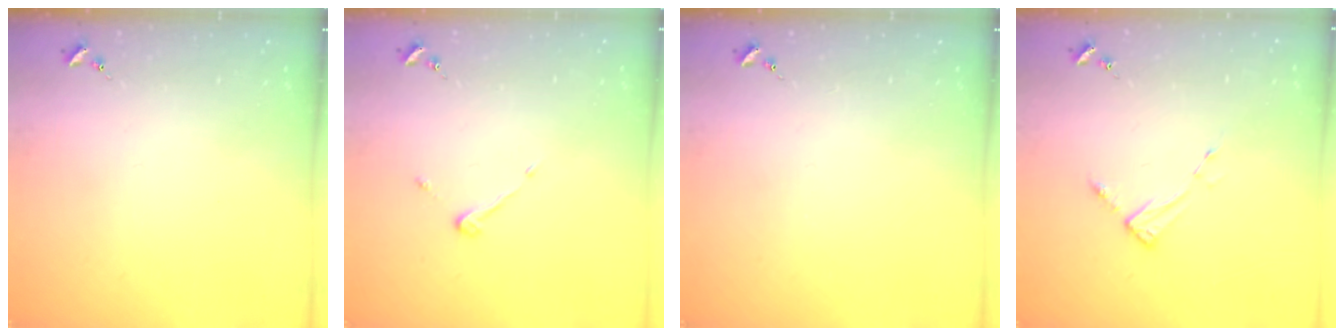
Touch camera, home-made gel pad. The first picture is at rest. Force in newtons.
{"total": 3.6, "press": 3.6, "slide": 0.2}
{"total": 0.0}
{"total": 4.4, "press": 4.3, "slide": 0.5}